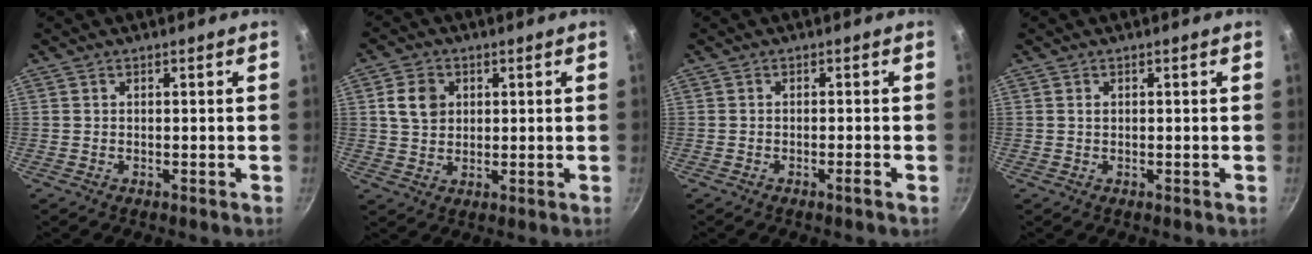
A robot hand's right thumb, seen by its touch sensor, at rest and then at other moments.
{"total": 6.2, "force": [1.6, 5.0, 3.3], "torque": [-0.041, 0.003, 0.029]}
{"total": 1.3, "force": [-0.8, -0.1, 1.0], "torque": [-0.026, 0.007, -0.013]}
{"total": 0.6, "force": [0.1, 0.5, 0.4], "torque": [-0.005, 0.002, 0.004]}